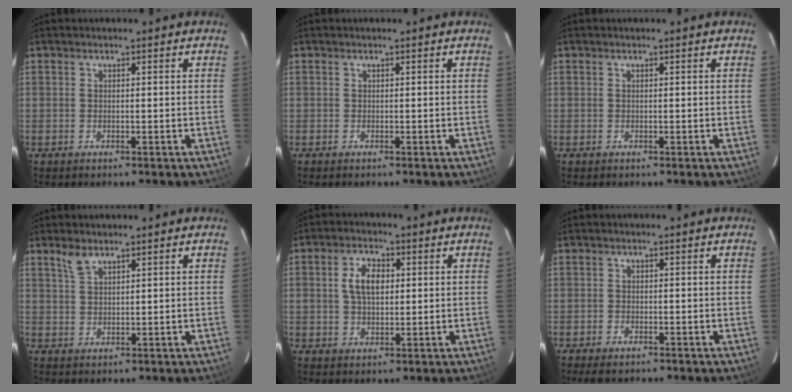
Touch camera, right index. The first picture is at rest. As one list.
[{"total": 0.0}, {"total": 0.0}, {"total": 2.9, "force": [2.2, 1.0, 1.5], "torque": [-0.031, 0.005, 0.046]}, {"total": 6.1, "force": [1.1, 3.8, 4.7], "torque": [-0.087, 0.013, 0.022]}, {"total": 2.6, "force": [-2.0, 1.1, 1.3], "torque": [-0.031, -0.006, -0.036]}]